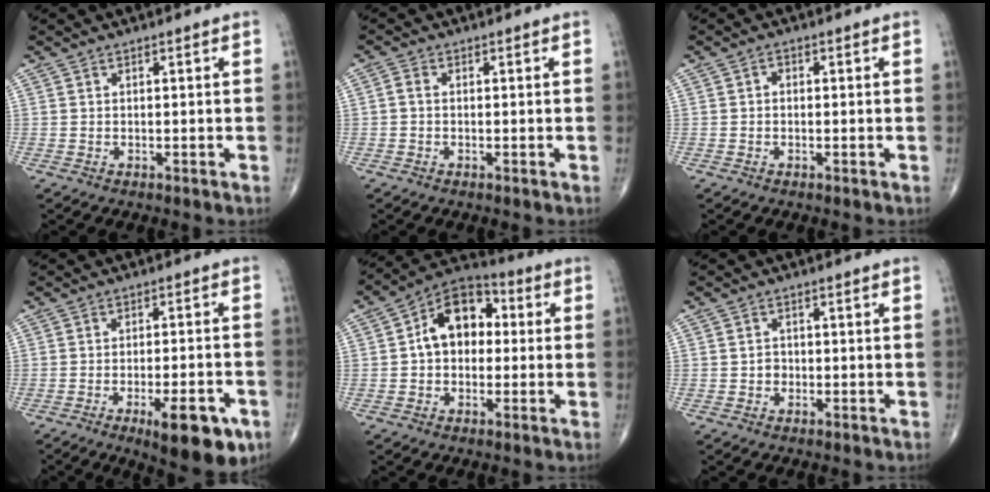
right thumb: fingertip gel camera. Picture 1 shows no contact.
{"total": 1.5, "force": [-0.2, 1.1, 1.0], "torque": [-0.017, 0.003, -0.007]}
{"total": 1.1, "force": [-0.1, 0.9, 0.7], "torque": [-0.002, 0.005, -0.008]}
{"total": 12.1, "force": [-5.8, 3.9, 9.9], "torque": [-0.123, 0.013, -0.074]}
{"total": 12.2, "force": [1.2, 8.6, 8.7], "torque": [-0.105, 0.032, 0.004]}
{"total": 1.9, "force": [-0.5, 1.6, 0.7], "torque": [0.001, 0.006, -0.009]}